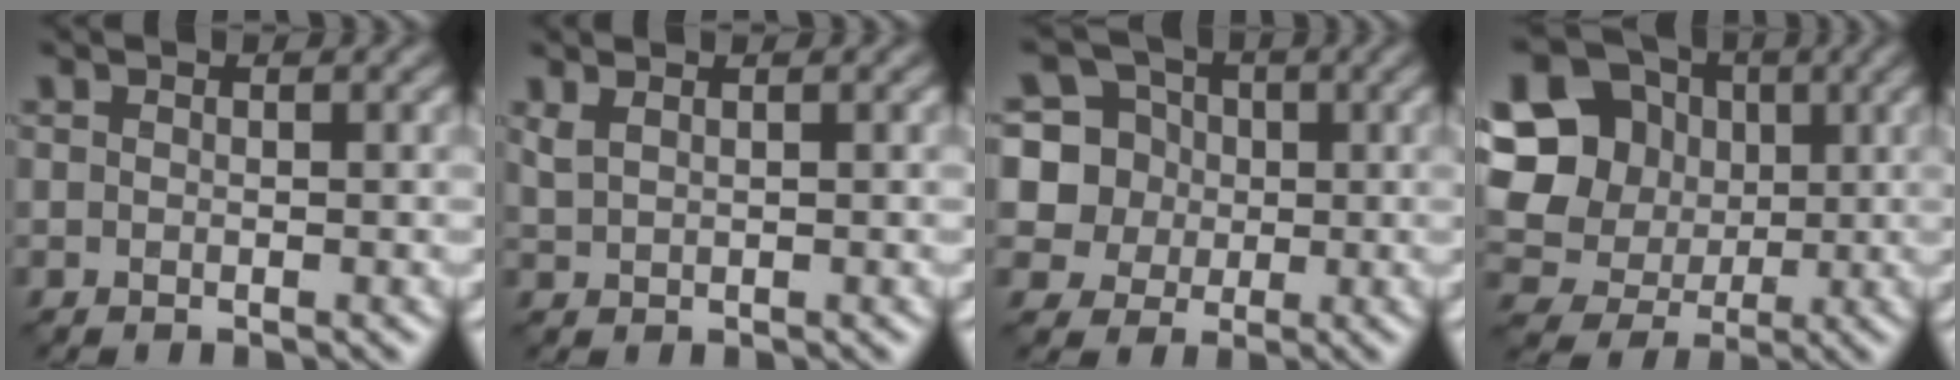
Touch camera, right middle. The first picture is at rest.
{"total": 1.0, "force": [0.8, 0.2, 0.6], "torque": [-0.019, 0.000, 0.023]}
{"total": 7.6, "force": [1.6, 7.2, 1.8], "torque": [-0.054, 0.027, 0.029]}
{"total": 18.1, "force": [3.8, 16.4, 6.5], "torque": [-0.187, 0.016, 0.051]}